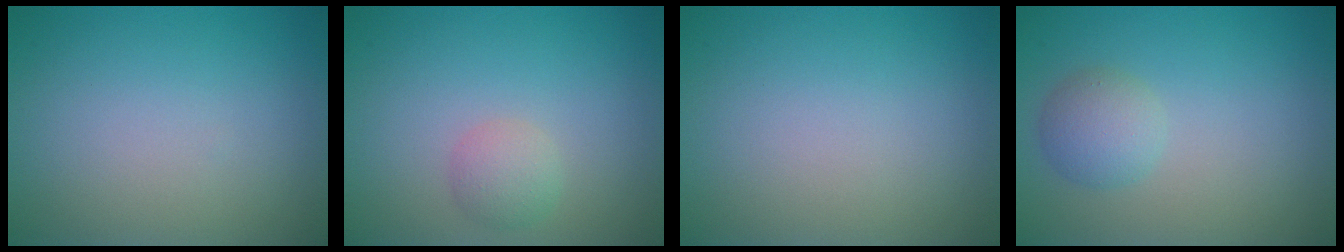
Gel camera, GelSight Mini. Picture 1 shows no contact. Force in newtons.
{"total": 1.8, "press": 1.8, "slide": 0.1}
{"total": 0.0}
{"total": 2.4, "press": 2.4, "slide": 0.2}